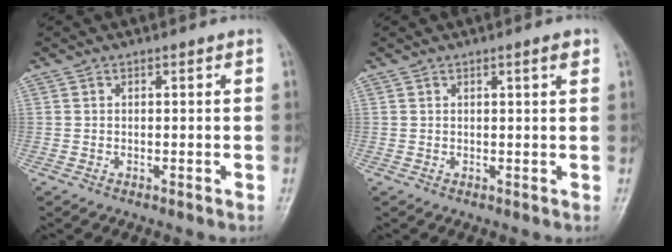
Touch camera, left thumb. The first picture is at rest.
{"total": 1.8, "force": [1.0, 0.1, 1.4], "torque": [-0.019, -0.002, 0.014]}